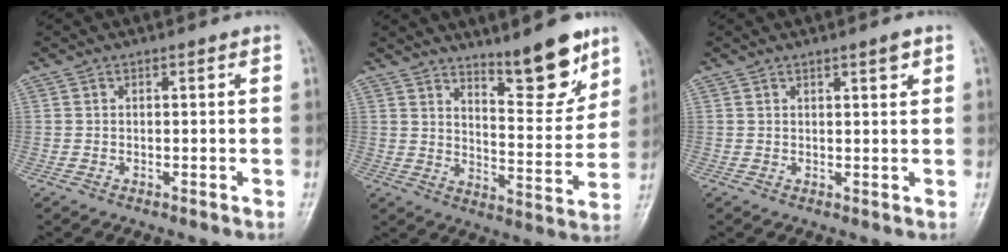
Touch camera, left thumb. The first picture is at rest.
{"total": 12.0, "force": [8.7, 3.1, 7.7], "torque": [-0.082, -0.073, 0.141]}
{"total": 1.9, "force": [1.2, 0.3, 1.4], "torque": [-0.019, -0.007, 0.019]}